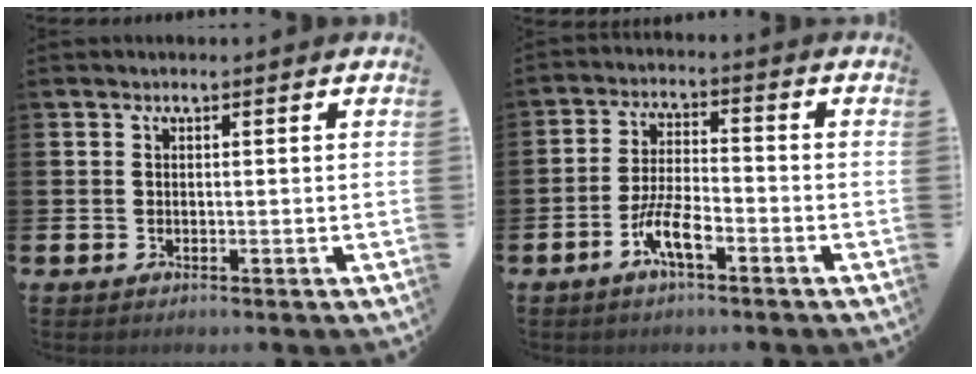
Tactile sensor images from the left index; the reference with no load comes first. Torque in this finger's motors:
{"motor_torque": [1.11, 1.03, 0.18, 0.21]}